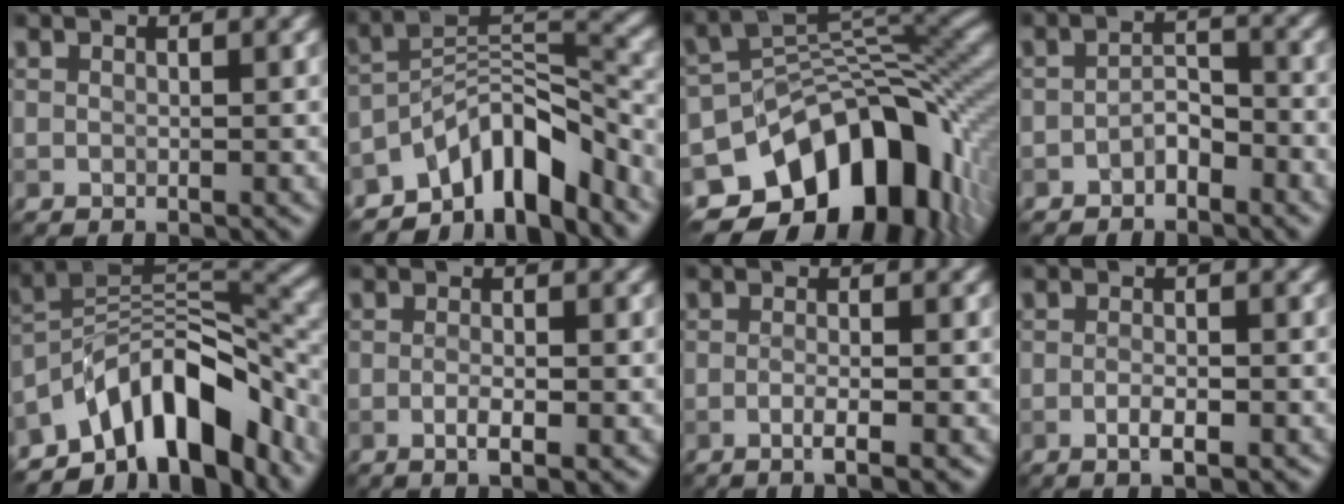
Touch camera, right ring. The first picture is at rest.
{"total": 8.4, "force": [-6.2, 2.9, 4.9], "torque": [-0.061, 0.006, -0.121]}
{"total": 14.9, "force": [-6.5, 9.5, 9.5], "torque": [-0.145, 0.000, -0.101]}
{"total": 2.3, "force": [-1.6, 1.0, 1.2], "torque": [-0.022, 0.009, -0.033]}
{"total": 11.1, "force": [-7.1, 4.8, 7.0], "torque": [-0.102, 0.011, -0.136]}
{"total": 1.9, "force": [-0.7, 0.4, 1.7], "torque": [-0.030, -0.001, -0.014]}
{"total": 2.2, "force": [-0.9, 0.4, 1.9], "torque": [-0.027, 0.001, -0.022]}
{"total": 1.9, "force": [-1.0, 0.5, 1.6], "torque": [-0.030, 0.000, -0.017]}